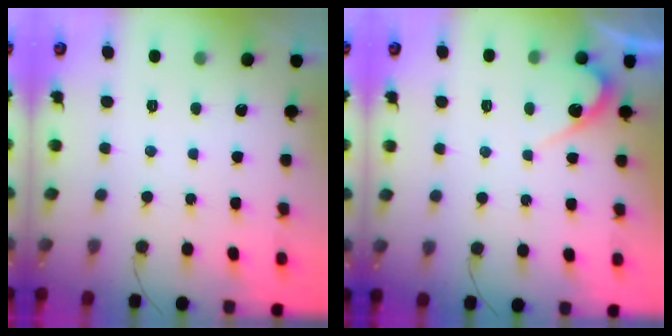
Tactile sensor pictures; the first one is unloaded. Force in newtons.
{"total": 4.4, "press": 4.4, "slide": 0.3}